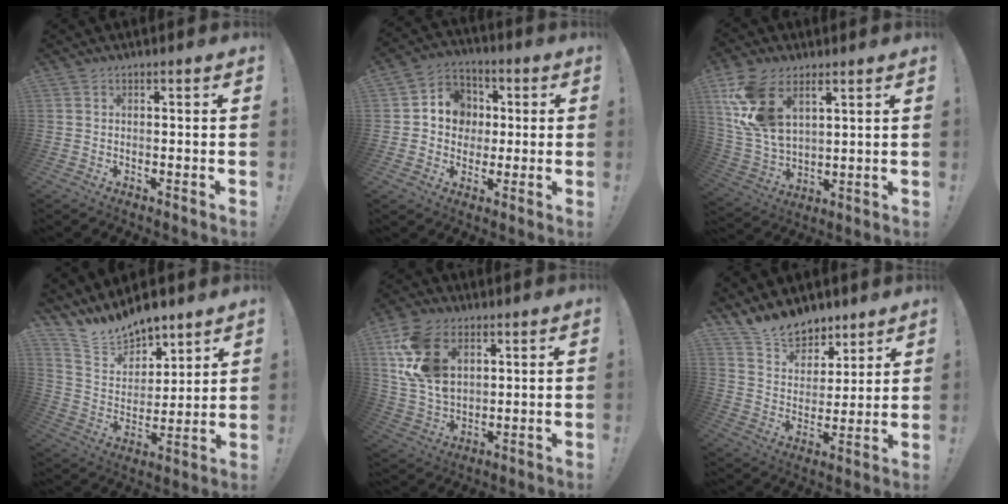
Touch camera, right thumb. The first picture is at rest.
{"total": 10.2, "force": [0.4, 9.5, 3.7], "torque": [-0.045, 0.007, 0.015]}
{"total": 15.1, "force": [7.6, 9.0, 9.4], "torque": [-0.188, -0.038, 0.146]}
{"total": 12.9, "force": [11.8, 4.7, 2.3], "torque": [-0.062, -0.099, 0.219]}
{"total": 17.0, "force": [6.6, 11.5, 10.6], "torque": [-0.211, -0.020, 0.130]}
{"total": 12.6, "force": [10.6, 6.1, 2.6], "torque": [-0.055, -0.086, 0.204]}